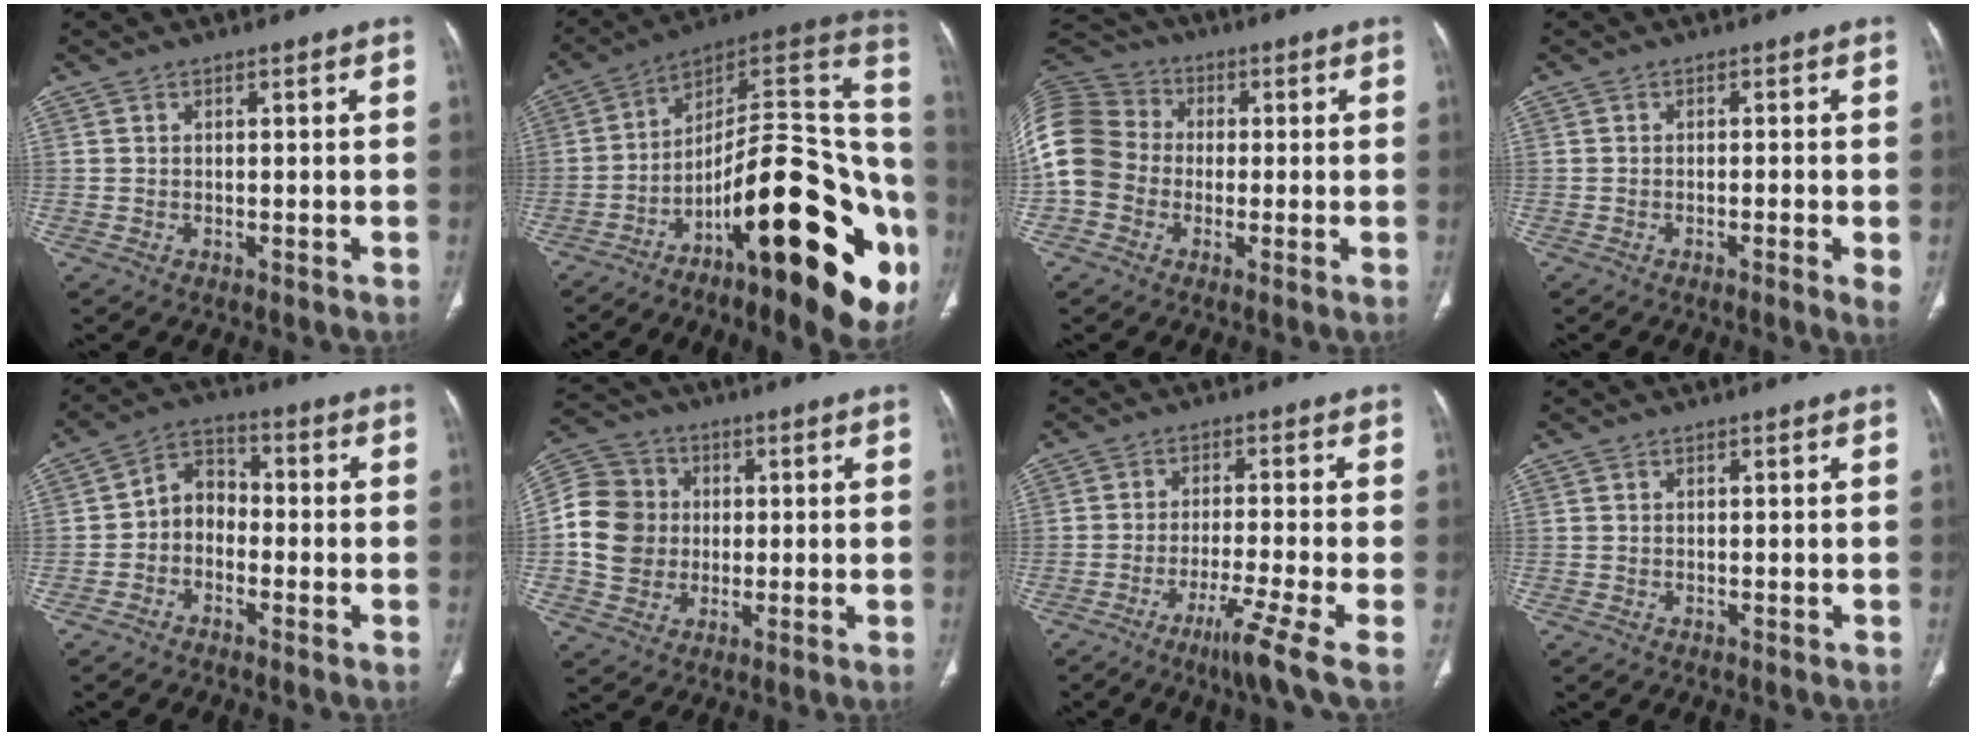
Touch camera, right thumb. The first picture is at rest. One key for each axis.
{"total": 33.2, "fx": -12.6, "fy": 11.7, "fz": 28.4, "tx": -0.321, "ty": 0.086, "tz": -0.186}
{"total": 17.0, "fx": -1.4, "fy": 14.9, "fz": 8.1, "tx": -0.194, "ty": 0.050, "tz": -0.034}
{"total": 2.9, "fx": -0.8, "fy": 0.4, "fz": 2.7, "tx": -0.048, "ty": -0.006, "tz": -0.014}
{"total": 6.2, "fx": -1.5, "fy": 4.9, "fz": 3.5, "tx": -0.034, "ty": 0.031, "tz": -0.045}
{"total": 11.4, "fx": 0.3, "fy": 10.6, "fz": 4.2, "tx": -0.065, "ty": 0.019, "tz": 0.002}
{"total": 8.3, "fx": -4.3, "fy": -0.4, "fz": 7.1, "tx": -0.133, "ty": 0.002, "tz": -0.074}
{"total": 0.0}